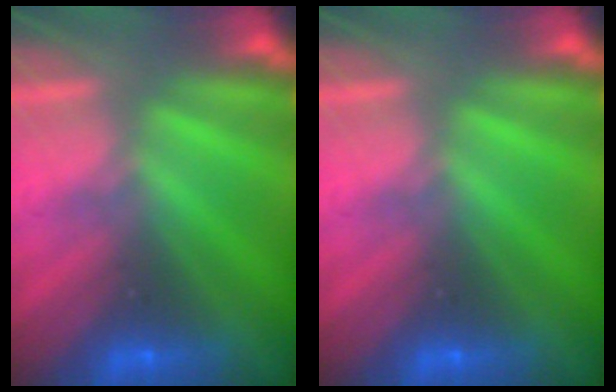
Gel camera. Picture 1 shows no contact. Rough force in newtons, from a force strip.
{"total": 0.0}